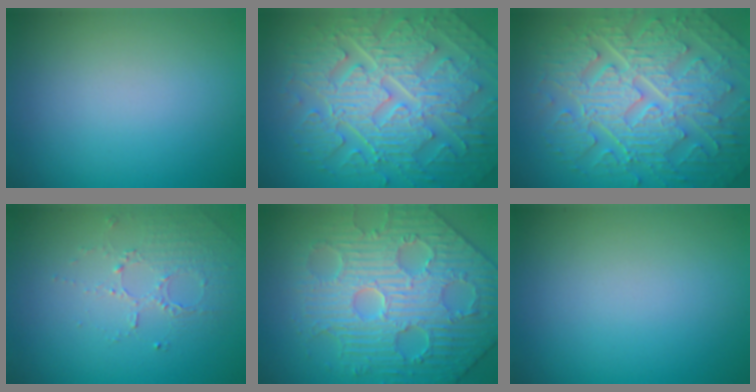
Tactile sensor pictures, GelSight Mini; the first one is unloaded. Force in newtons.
{"total": 10.3, "press": 7.0, "slide": 7.5}
{"total": 10.3, "press": 7.0, "slide": 7.5}
{"total": 1.7, "press": 1.2, "slide": 1.2}
{"total": 7.2, "press": 6.0, "slide": 3.9}
{"total": 0.0}